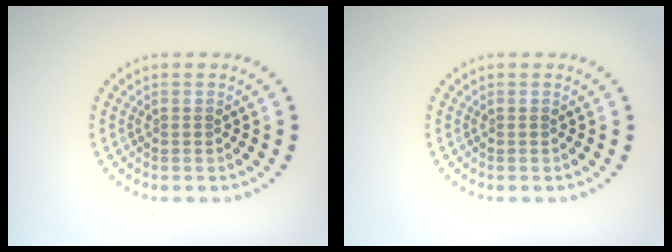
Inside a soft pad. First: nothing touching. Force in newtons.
{"total": 0.0}